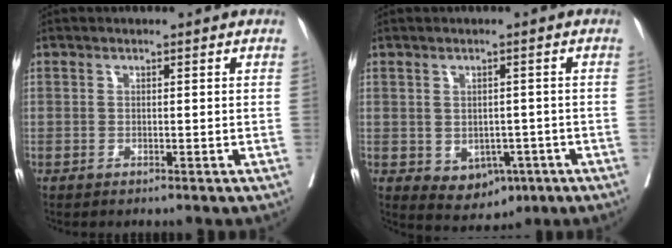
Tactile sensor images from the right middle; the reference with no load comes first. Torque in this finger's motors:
{"motor_torque": [0.57, -0.42, 0.11, 0.04]}